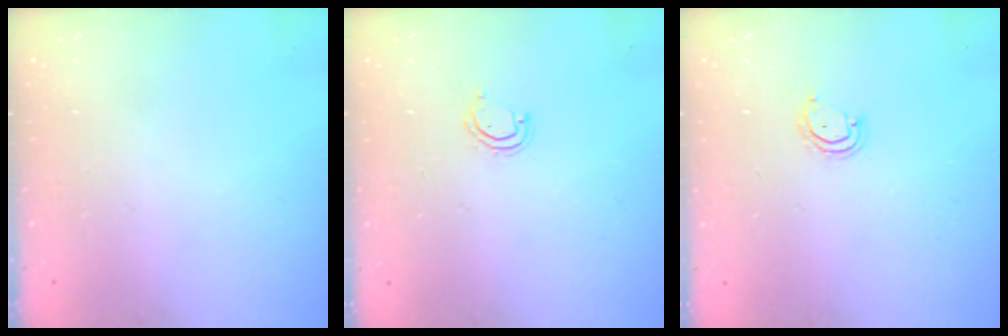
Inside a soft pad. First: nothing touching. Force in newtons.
{"total": 3.8, "press": 3.8, "slide": 0.3}
{"total": 4.0, "press": 4.0, "slide": 0.3}